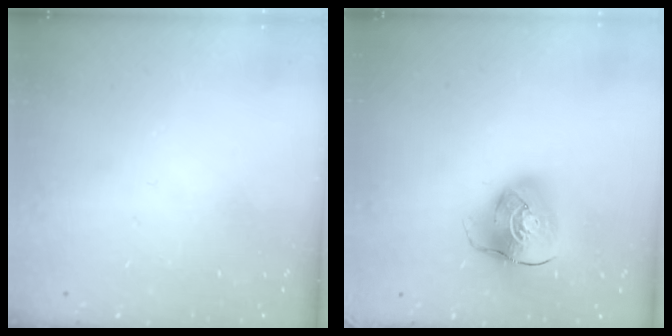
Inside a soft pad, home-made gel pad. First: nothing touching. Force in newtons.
{"total": 12.6, "press": 12.5, "slide": 1.6}